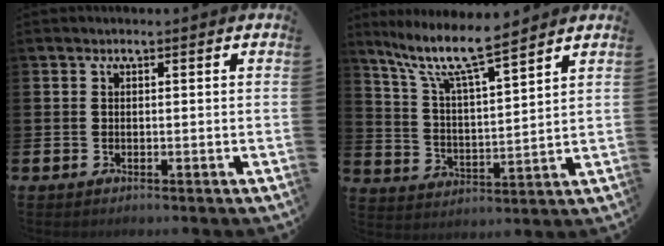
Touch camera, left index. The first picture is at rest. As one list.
[{"total": 9.1, "force": [7.9, 1.1, 4.4], "torque": [-0.108, -0.043, 0.134]}]